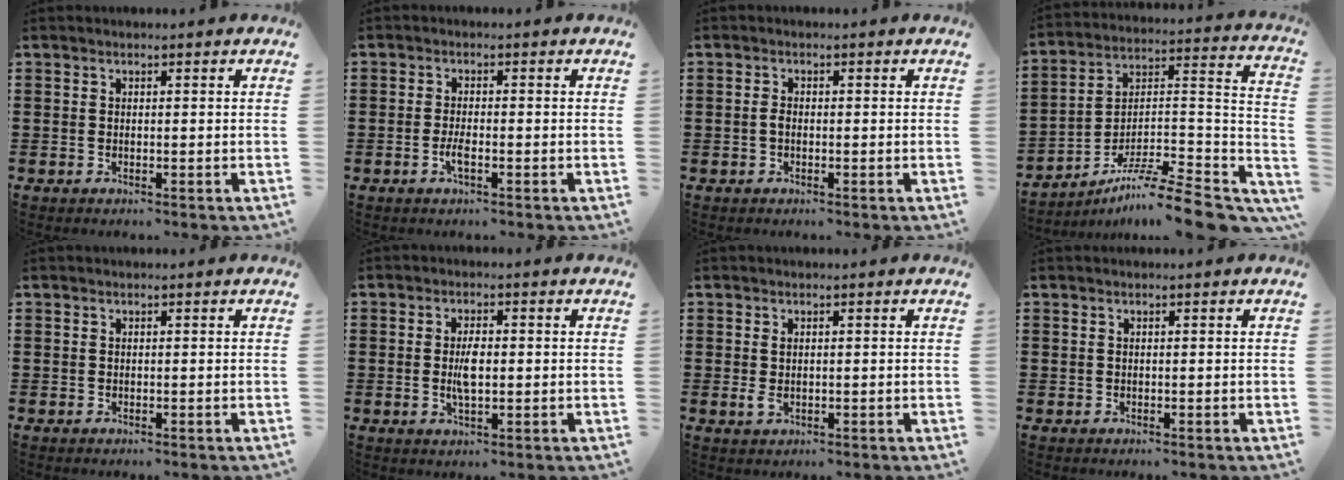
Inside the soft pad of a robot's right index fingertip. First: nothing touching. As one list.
[{"total": 2.4, "force": [-0.9, 0.6, 2.1], "torque": [-0.045, -0.002, -0.018]}, {"total": 1.0, "force": [-0.3, 0.6, 0.7], "torque": [-0.024, -0.003, -0.008]}, {"total": 10.8, "force": [-8.5, 1.4, 6.4], "torque": [-0.093, 0.012, -0.159]}, {"total": 0.0}, {"total": 4.1, "force": [-0.2, 1.6, 3.8], "torque": [-0.078, -0.001, -0.006]}, {"total": 1.4, "force": [0.0, 0.7, 1.1], "torque": [-0.032, -0.002, -0.001]}, {"total": 0.0}]